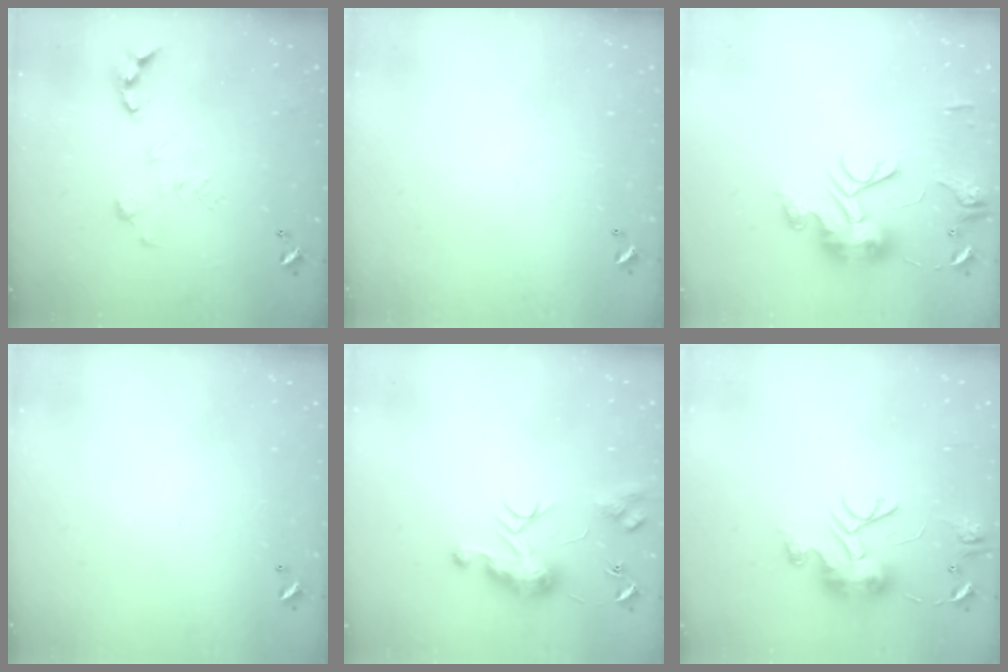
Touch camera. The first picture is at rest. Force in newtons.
{"total": 0.0}
{"total": 13.5, "press": 13.5, "slide": 1.0}
{"total": 0.0}
{"total": 9.6, "press": 9.5, "slide": 0.9}
{"total": 10.5, "press": 10.5, "slide": 1.0}